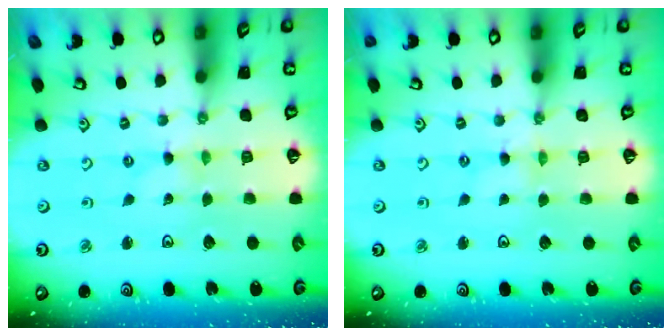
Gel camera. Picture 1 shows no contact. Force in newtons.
{"total": 0.0}